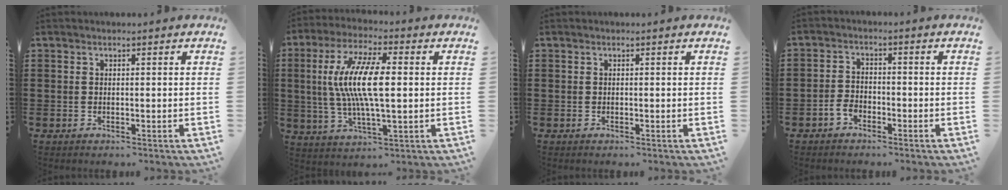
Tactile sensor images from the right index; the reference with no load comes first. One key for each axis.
{"total": 11.2, "fx": 0.8, "fy": 3.3, "fz": 10.6, "tx": -0.221, "ty": -0.001, "tz": 0.009}
{"total": 0.0}
{"total": 2.6, "fx": -1.9, "fy": 1.6, "fz": 0.9, "tx": -0.028, "ty": 0.000, "tz": -0.041}